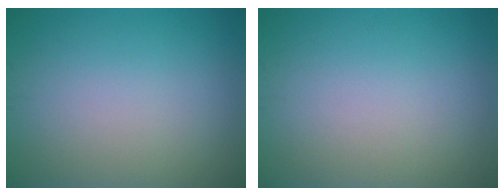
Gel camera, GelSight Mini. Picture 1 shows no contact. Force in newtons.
{"total": 0.0}